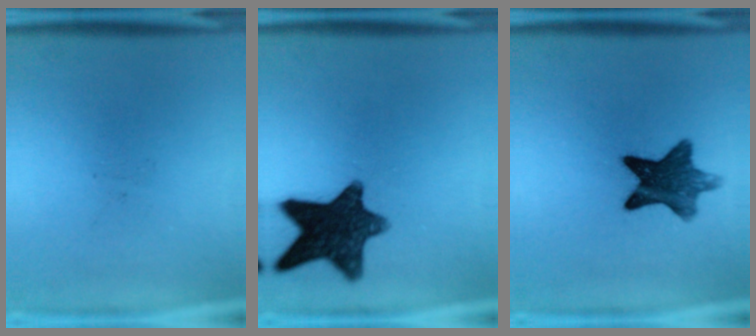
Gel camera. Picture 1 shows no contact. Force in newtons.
{"total": 13.4}
{"total": 10.3}